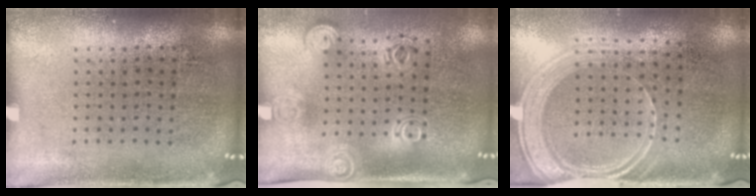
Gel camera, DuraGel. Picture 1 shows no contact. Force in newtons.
{"total": 1.9, "press": 1.3, "slide": 1.3}
{"total": 1.9, "press": 1.7, "slide": 0.9}